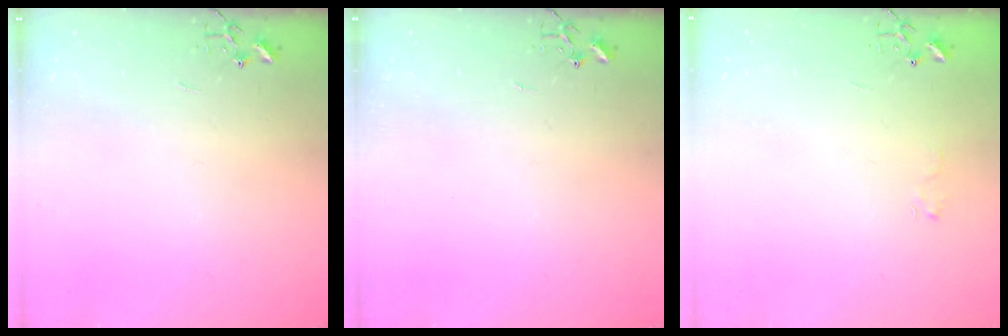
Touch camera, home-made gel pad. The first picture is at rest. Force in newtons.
{"total": 0.0}
{"total": 4.4, "press": 4.4, "slide": 0.6}